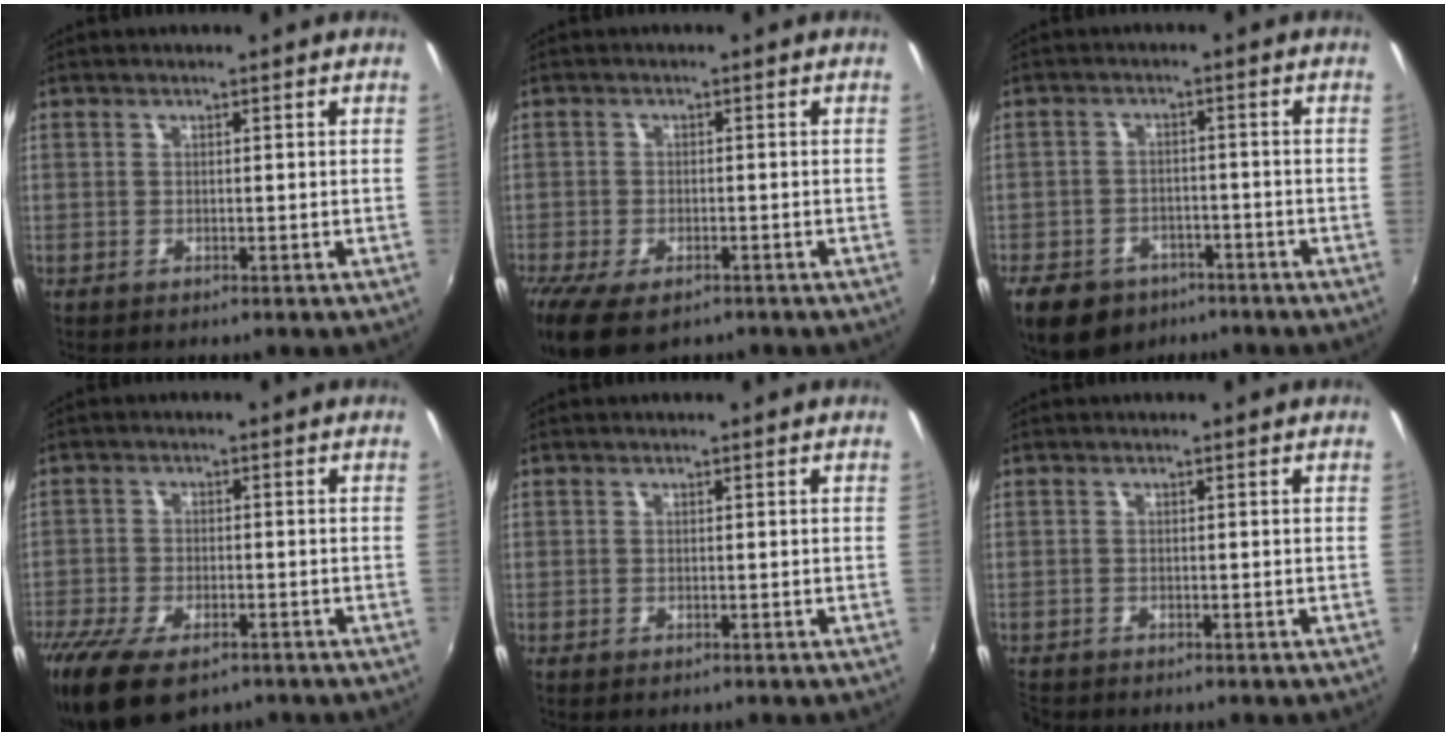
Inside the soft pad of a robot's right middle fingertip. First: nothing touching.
{"total": 9.1, "force": [-6.1, 4.0, 5.4], "torque": [-0.131, -0.040, -0.106]}
{"total": 13.8, "force": [-8.8, 8.9, 5.7], "torque": [-0.153, -0.008, -0.131]}
{"total": 11.4, "force": [-7.8, 5.0, 6.7], "torque": [-0.161, -0.041, -0.138]}
{"total": 0.0}
{"total": 1.5, "force": [-1.4, 0.5, 0.2], "torque": [-0.007, -0.009, -0.027]}